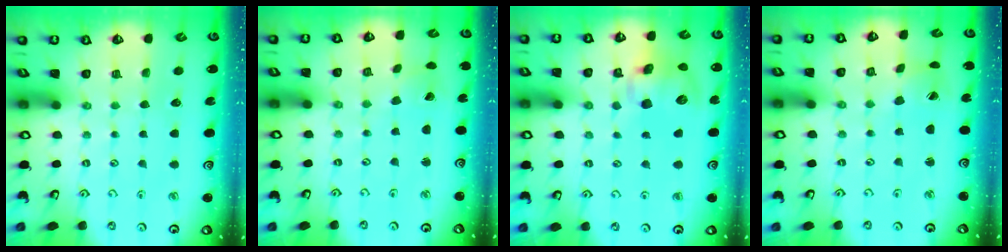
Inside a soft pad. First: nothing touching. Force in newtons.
{"total": 1.5, "press": 1.5, "slide": 0.3}
{"total": 11.5, "press": 11.4, "slide": 2.0}
{"total": 2.5, "press": 2.5, "slide": 0.4}